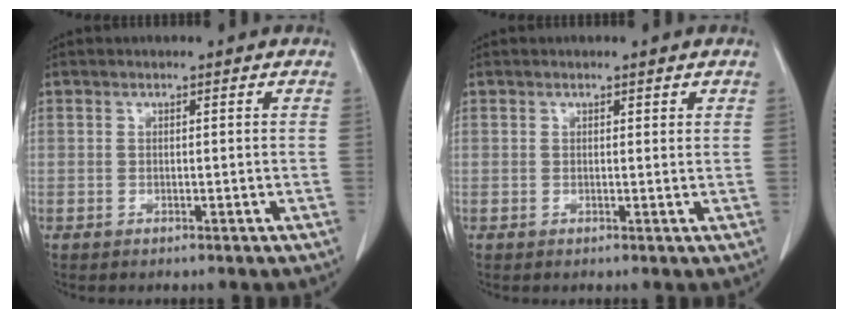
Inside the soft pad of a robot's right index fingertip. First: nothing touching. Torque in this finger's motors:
{"motor_torque": [-0.07, 0.04, -0.04, -0.01]}